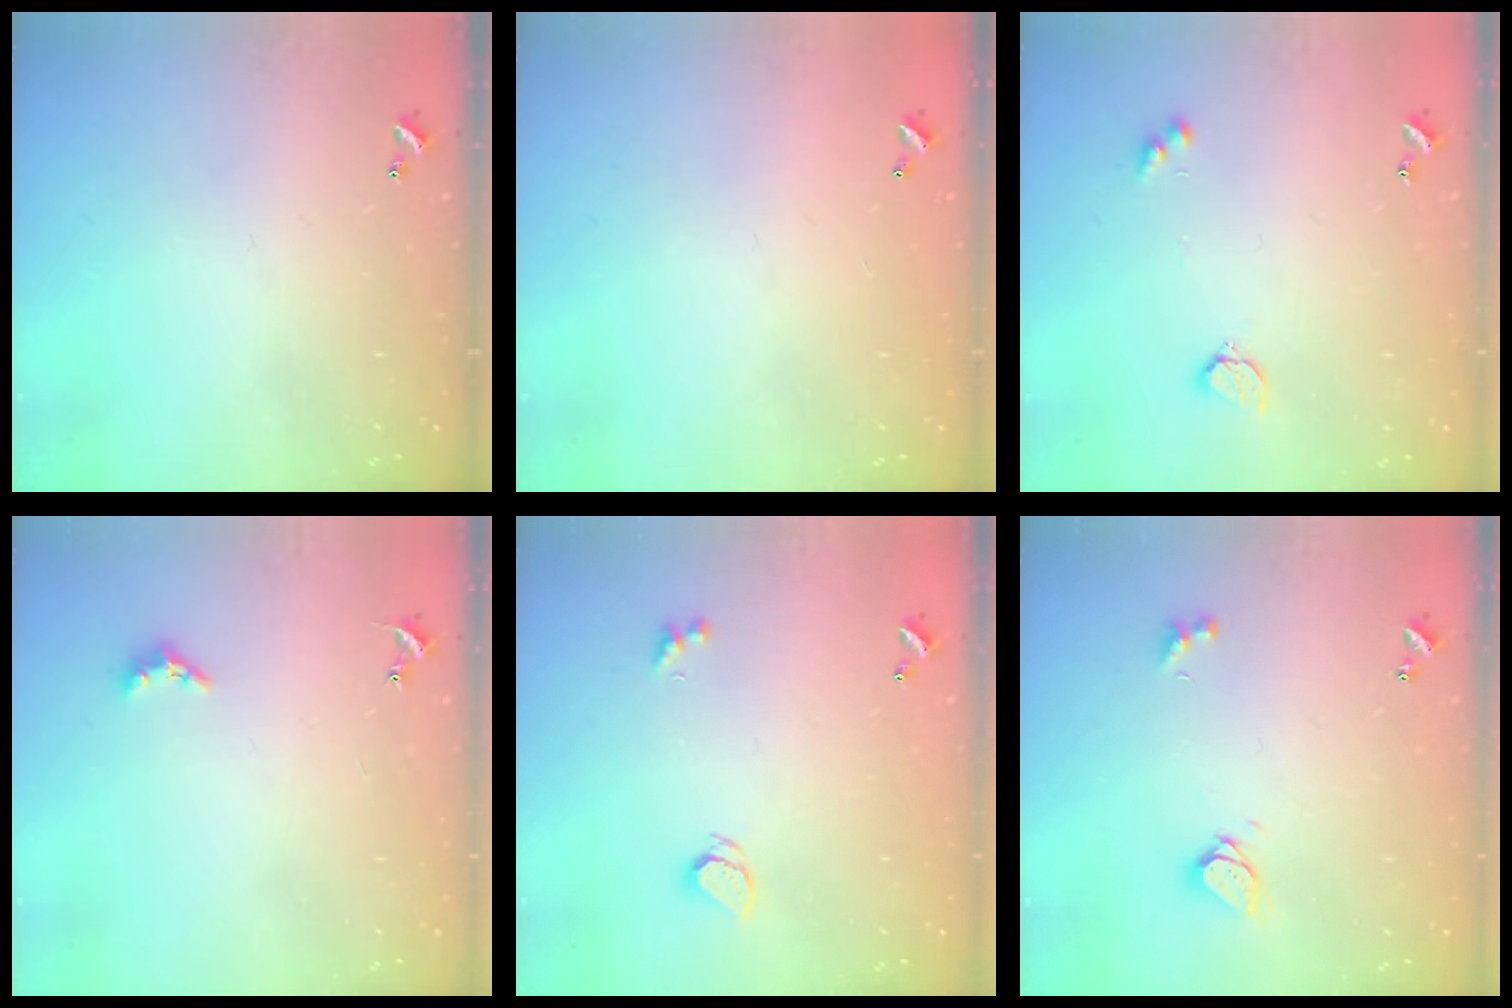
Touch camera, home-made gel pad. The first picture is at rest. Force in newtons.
{"total": 3.0, "press": 3.0, "slide": 0.1}
{"total": 4.0, "press": 4.0, "slide": 0.6}
{"total": 2.4, "press": 2.3, "slide": 0.5}
{"total": 1.7, "press": 1.7, "slide": 0.2}
{"total": 2.9, "press": 2.9, "slide": 0.2}